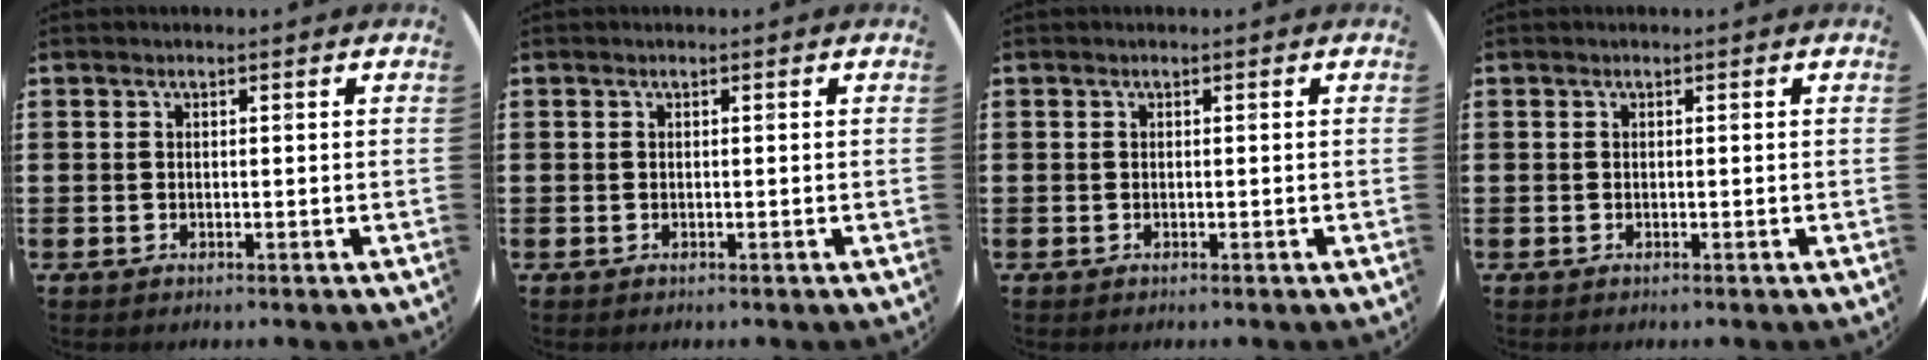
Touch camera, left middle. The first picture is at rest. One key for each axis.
{"total": 0.0}
{"total": 0.0}
{"total": 0.0}